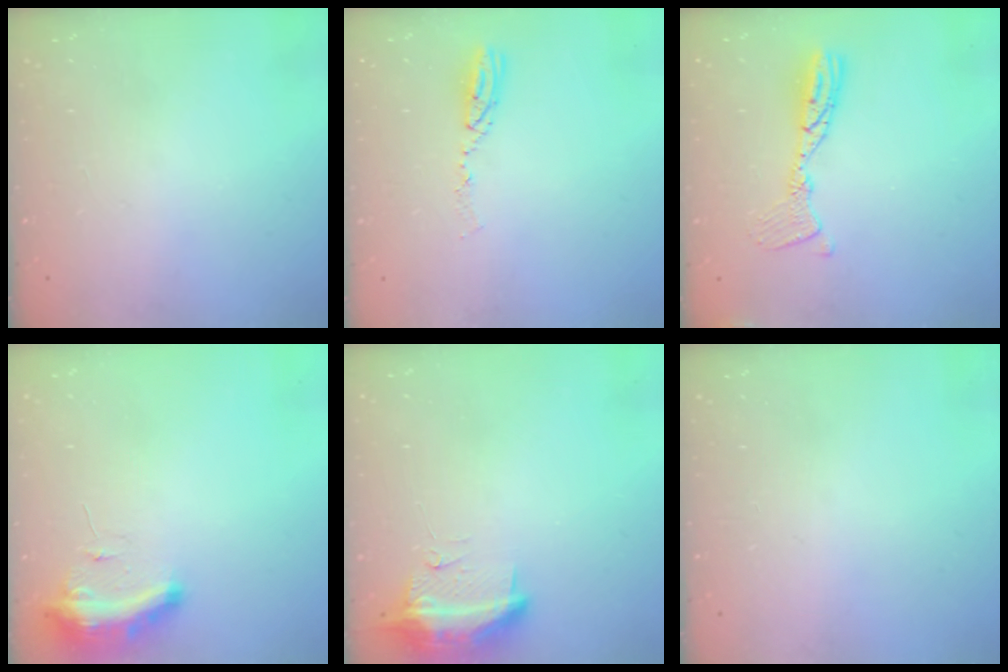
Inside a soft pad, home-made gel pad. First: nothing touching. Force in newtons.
{"total": 5.4, "press": 5.3, "slide": 0.6}
{"total": 10.8, "press": 10.8, "slide": 1.0}
{"total": 9.4, "press": 9.3, "slide": 1.3}
{"total": 10.0, "press": 9.9, "slide": 1.7}
{"total": 0.0}